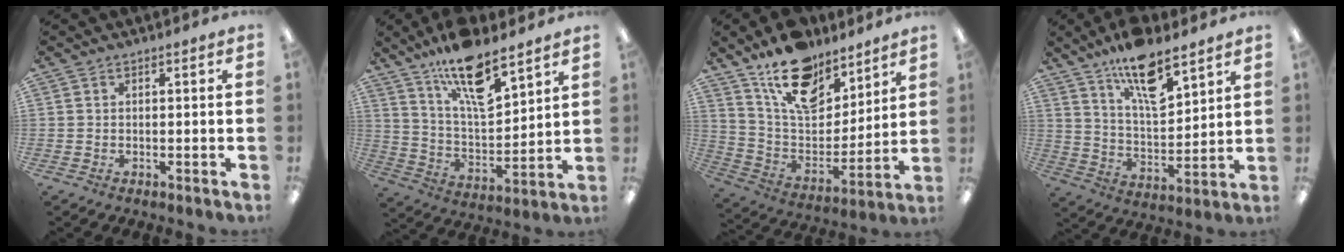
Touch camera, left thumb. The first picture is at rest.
{"total": 16.4, "force": [11.8, 5.7, 9.8], "torque": [-0.163, -0.068, 0.200]}
{"total": 17.4, "force": [12.7, 8.9, 7.8], "torque": [-0.137, -0.081, 0.230]}
{"total": 14.4, "force": [10.4, 5.1, 8.5], "torque": [-0.142, -0.055, 0.180]}